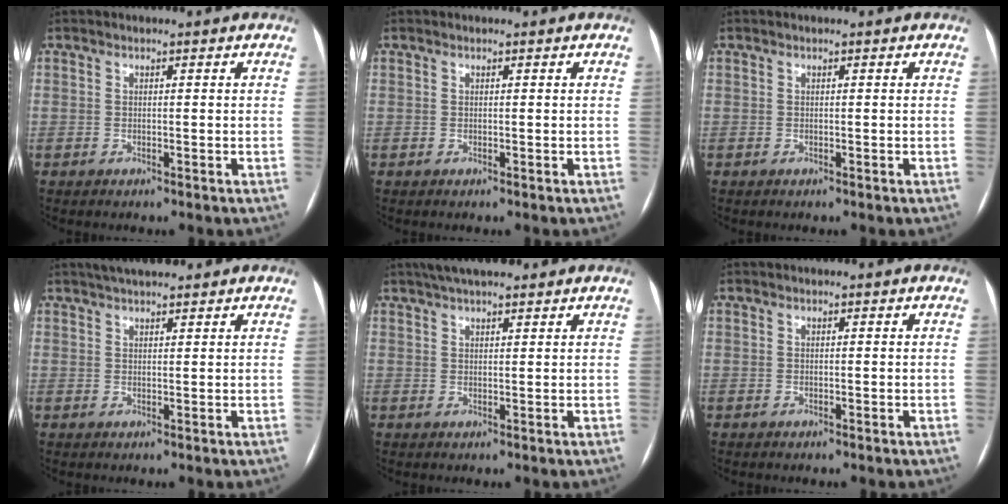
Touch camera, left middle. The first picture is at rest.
{"total": 0.0}
{"total": 0.0}
{"total": 5.5, "force": [4.6, 1.0, 2.9], "torque": [-0.045, 0.027, 0.077]}
{"total": 7.4, "force": [5.9, 1.5, 4.3], "torque": [-0.066, 0.033, 0.097]}
{"total": 0.0}